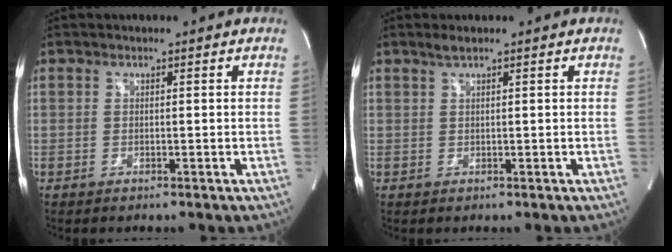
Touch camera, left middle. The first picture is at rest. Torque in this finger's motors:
{"motor_torque": [0.16, -0.08, -0.02, 0.01]}